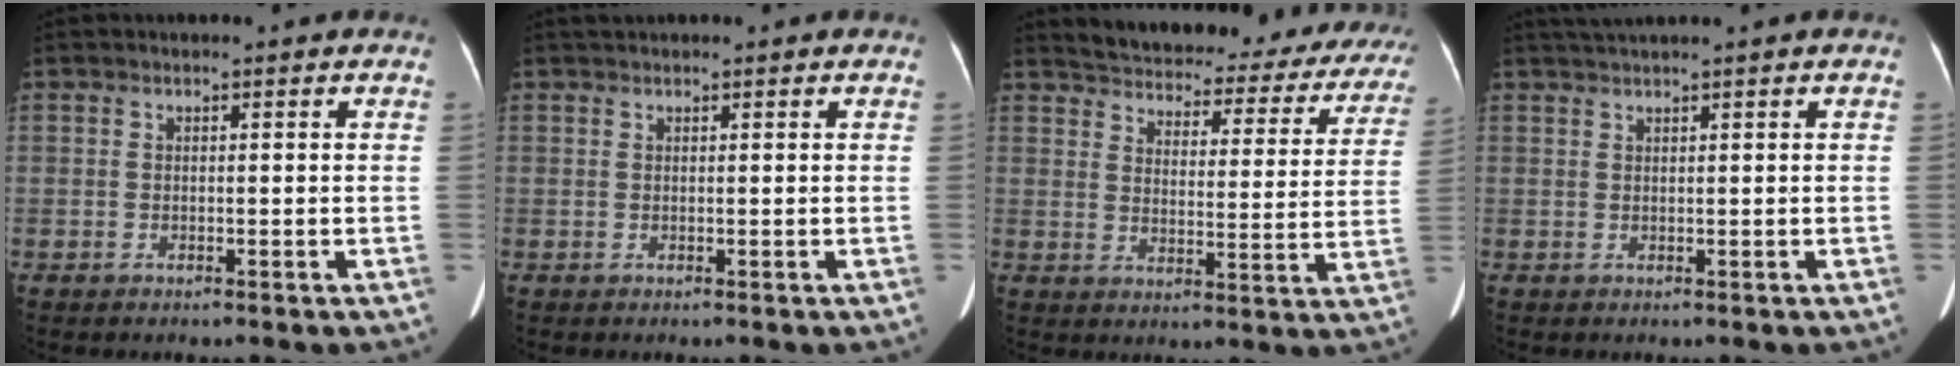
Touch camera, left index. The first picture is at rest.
{"total": 1.1, "force": [1.0, 0.1, 0.3], "torque": [-0.012, 0.018, 0.022]}
{"total": 27.5, "force": [24.9, 7.4, 8.9], "torque": [-0.125, -0.050, 0.285]}
{"total": 2.4, "force": [2.0, -0.9, 1.1], "torque": [-0.020, 0.014, 0.042]}